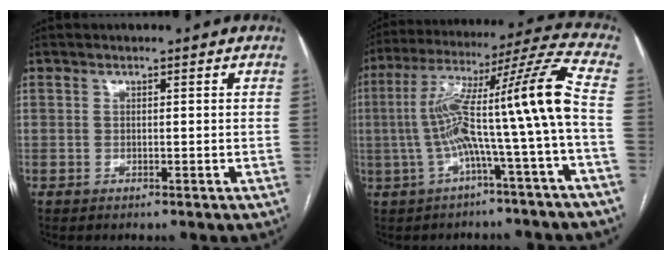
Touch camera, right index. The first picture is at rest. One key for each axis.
{"total": 15.4, "fx": -2.5, "fy": -1.6, "fz": 15.1, "tx": -0.258, "ty": 0.038, "tz": -0.051}